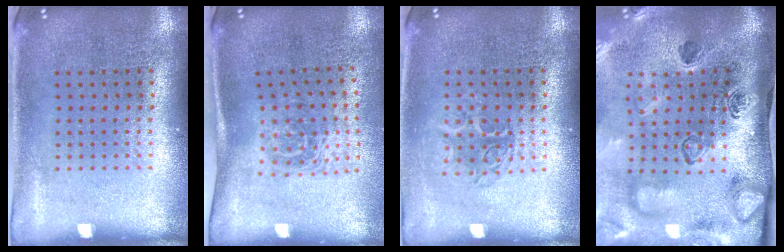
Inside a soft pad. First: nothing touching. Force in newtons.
{"total": 1.7, "press": 1.2, "slide": 1.2}
{"total": 1.4, "press": 1.1, "slide": 0.8}
{"total": 4.8, "press": 3.3, "slide": 3.4}